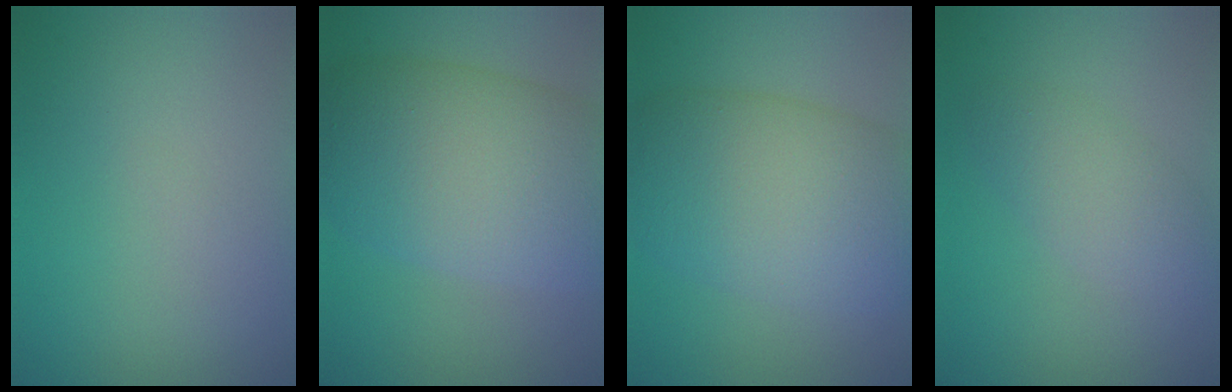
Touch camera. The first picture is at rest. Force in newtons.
{"total": 11.8, "press": 11.8, "slide": 0.5}
{"total": 10.7, "press": 10.6, "slide": 0.6}
{"total": 2.9, "press": 2.9, "slide": 0.1}